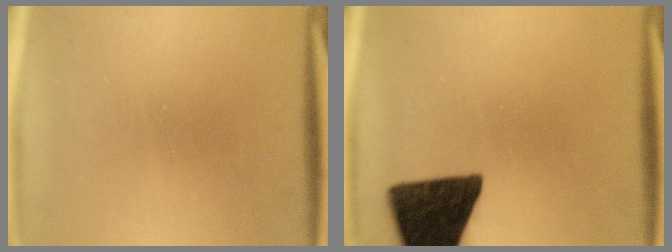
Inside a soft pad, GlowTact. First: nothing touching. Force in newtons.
{"total": 15.7}